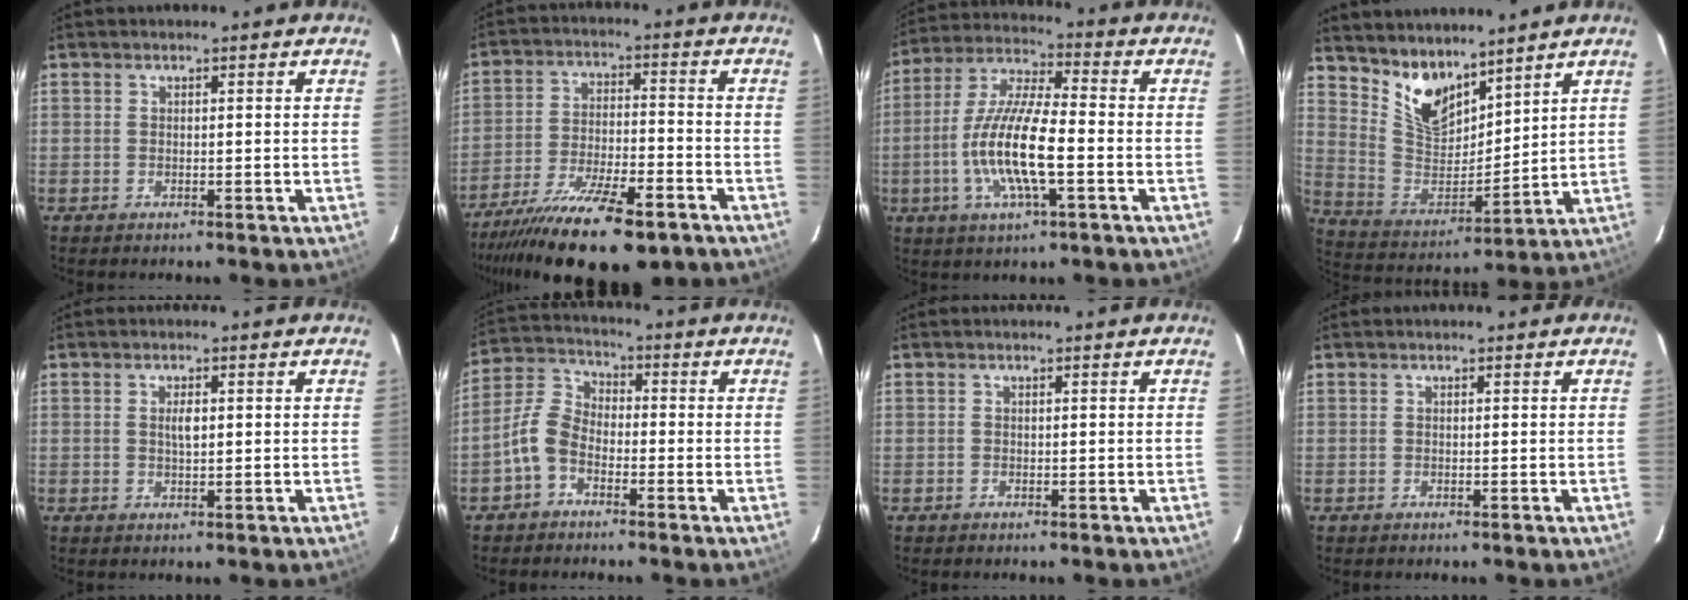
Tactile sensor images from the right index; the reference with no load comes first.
{"total": 20.0, "force": [-14.6, 5.7, 12.3], "torque": [-0.239, -0.046, -0.236]}
{"total": 14.2, "force": [-3.7, 3.0, 13.4], "torque": [-0.274, -0.004, -0.074]}
{"total": 11.3, "force": [8.7, 5.4, 4.8], "torque": [-0.098, -0.003, 0.179]}
{"total": 2.1, "force": [0.3, 0.9, 1.9], "torque": [-0.034, 0.002, 0.007]}
{"total": 6.5, "force": [-3.3, 4.1, 3.8], "torque": [-0.086, 0.020, -0.075]}
{"total": 0.0}
{"total": 0.0}